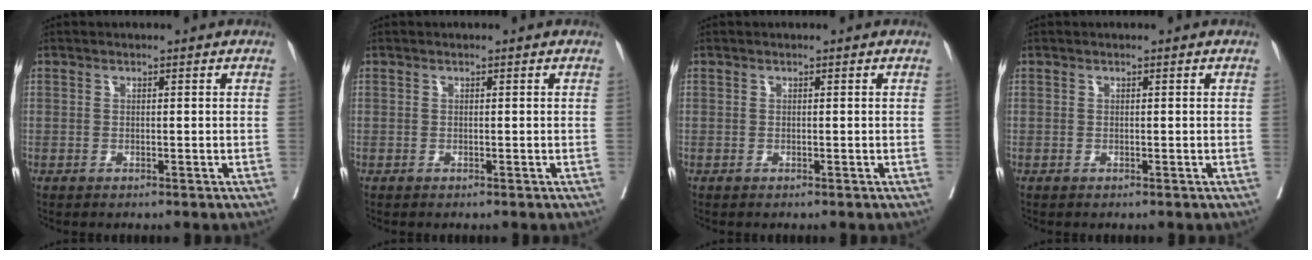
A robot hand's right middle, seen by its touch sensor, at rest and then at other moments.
{"total": 0.0}
{"total": 0.0}
{"total": 0.0}